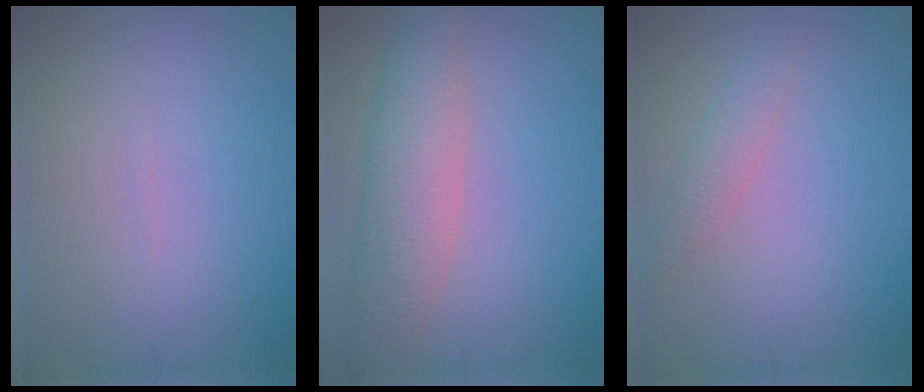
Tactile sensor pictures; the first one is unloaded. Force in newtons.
{"total": 5.3, "press": 5.3, "slide": 0.1}
{"total": 1.8, "press": 1.8, "slide": 0.1}